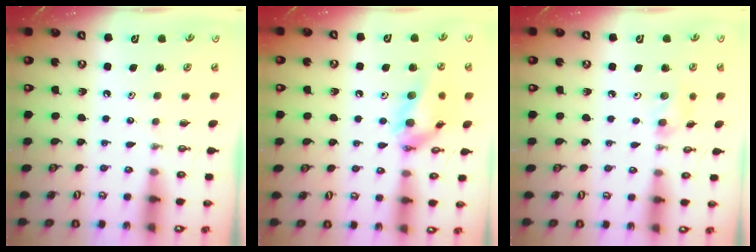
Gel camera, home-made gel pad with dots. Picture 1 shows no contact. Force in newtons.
{"total": 14.0, "press": 13.8, "slide": 1.9}
{"total": 5.4, "press": 5.2, "slide": 1.6}